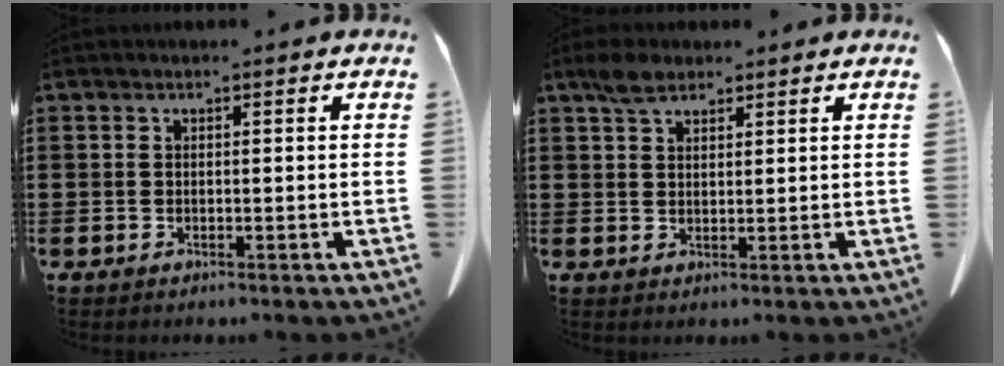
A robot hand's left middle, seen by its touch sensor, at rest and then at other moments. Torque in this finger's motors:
{"motor_torque": [0.77, 0.40, 0.05, 0.02]}